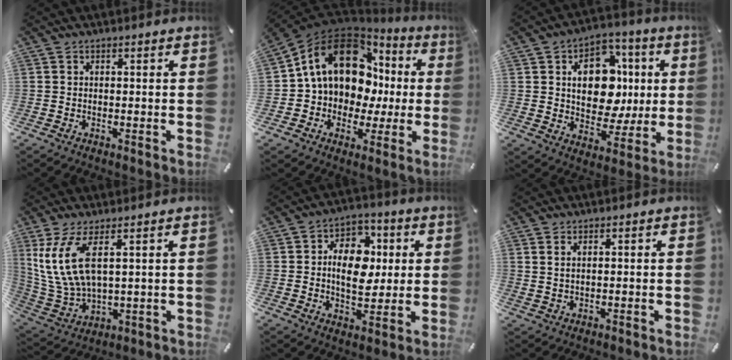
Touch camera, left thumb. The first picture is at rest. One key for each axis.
{"total": 16.7, "fx": 5.6, "fy": 12.6, "fz": 9.4, "tx": -0.169, "ty": -0.030, "tz": 0.105}
{"total": 15.1, "fx": 1.6, "fy": 11.3, "fz": 9.9, "tx": -0.144, "ty": 0.002, "tz": 0.034}
{"total": 12.1, "fx": 5.1, "fy": 5.4, "fz": 9.6, "tx": -0.229, "ty": -0.020, "tz": 0.093}
{"total": 12.0, "fx": 1.0, "fy": 8.8, "fz": 8.0, "tx": -0.119, "ty": 0.008, "tz": 0.016}
{"total": 1.5, "fx": 1.1, "fy": 0.2, "fz": 1.1, "tx": -0.022, "ty": 0.000, "tz": 0.019}